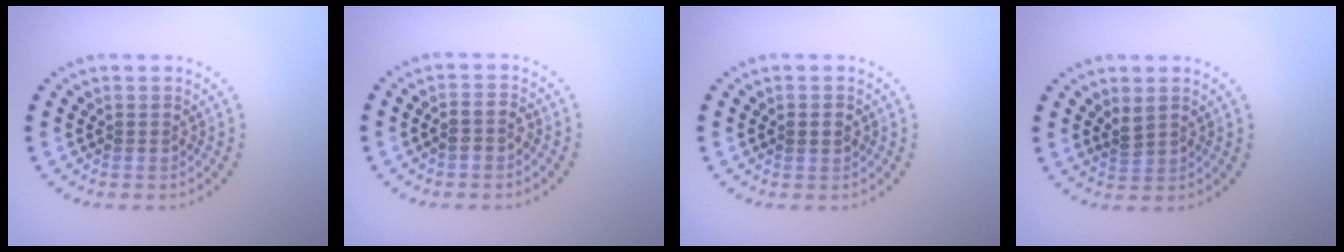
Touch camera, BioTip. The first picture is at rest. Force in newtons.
{"total": 1.7, "press": 1.6, "slide": 0.7}
{"total": 1.7, "press": 1.7, "slide": 0.0}
{"total": 1.4, "press": 1.2, "slide": 0.7}